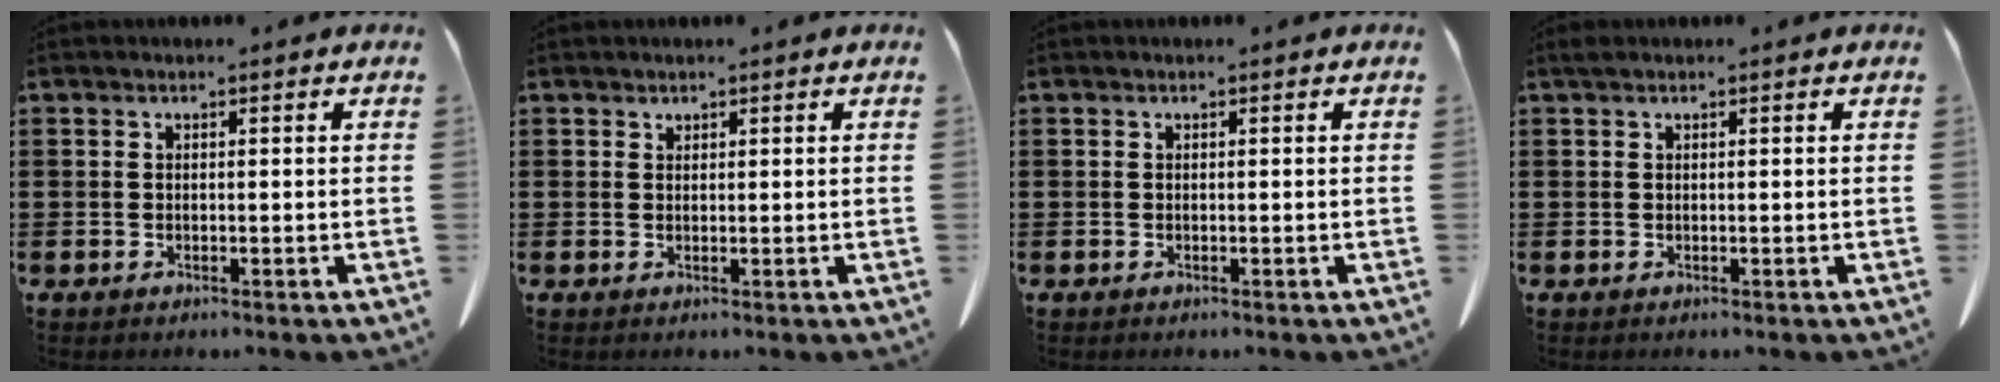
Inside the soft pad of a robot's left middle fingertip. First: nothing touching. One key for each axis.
{"total": 0.8, "fx": 0.8, "fy": 0.2, "fz": 0.0, "tx": -0.003, "ty": -0.003, "tz": 0.017}
{"total": 0.0}
{"total": 0.6, "fx": 0.4, "fy": 0.1, "fz": 0.4, "tx": -0.010, "ty": 0.001, "tz": 0.008}